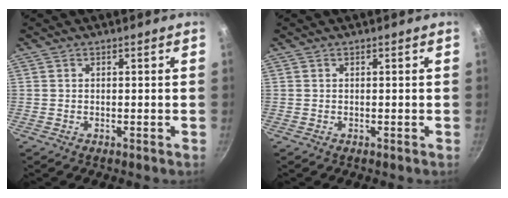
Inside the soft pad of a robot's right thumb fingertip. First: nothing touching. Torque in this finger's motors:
{"motor_torque": [0.00, 0.01, -0.01, 0.01, 0.00]}